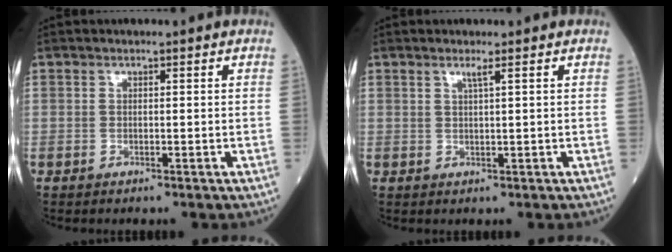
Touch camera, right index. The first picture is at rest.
{"total": 1.2, "force": [0.7, -0.4, 0.9], "torque": [-0.026, -0.006, 0.016]}